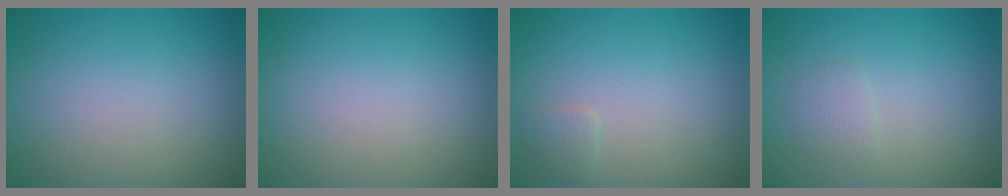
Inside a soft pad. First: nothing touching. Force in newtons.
{"total": 0.0}
{"total": 0.9, "press": 0.9, "slide": 0.1}
{"total": 1.2, "press": 1.2, "slide": 0.1}